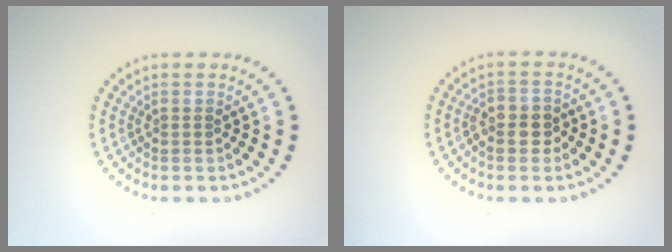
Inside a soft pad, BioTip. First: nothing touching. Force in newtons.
{"total": 2.6, "press": 2.5, "slide": 0.7}